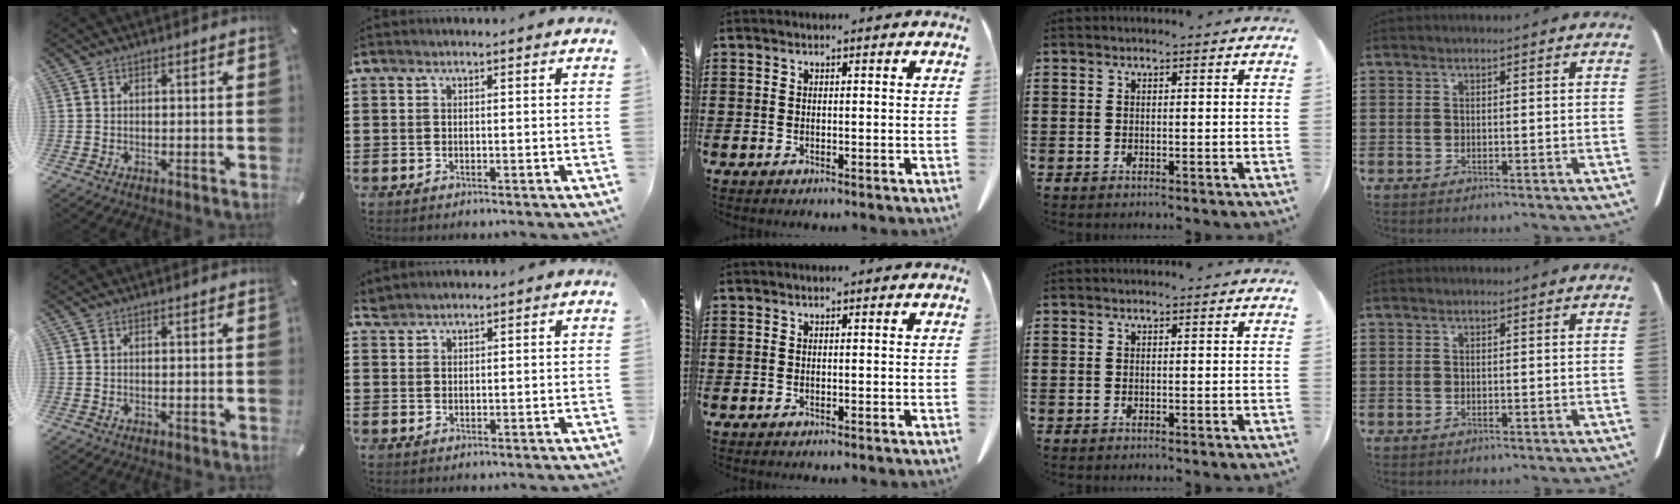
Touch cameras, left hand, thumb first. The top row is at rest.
{"index": {"total": 1.4, "force": [1.3, 0.2, 0.1], "torque": [-0.005, -0.001, 0.027]}}